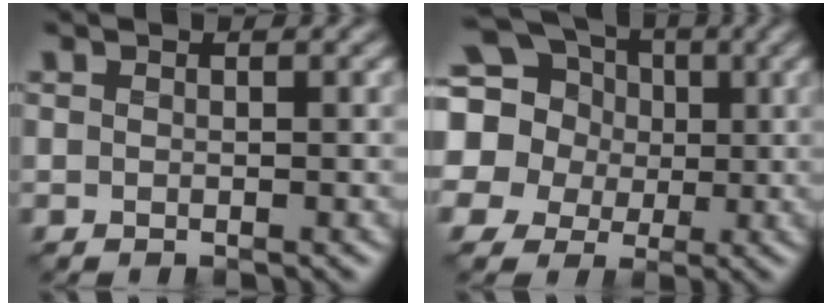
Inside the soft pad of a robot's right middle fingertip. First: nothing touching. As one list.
[{"total": 19.7, "force": [4.6, 17.7, 7.3], "torque": [-0.215, 0.022, 0.042]}]